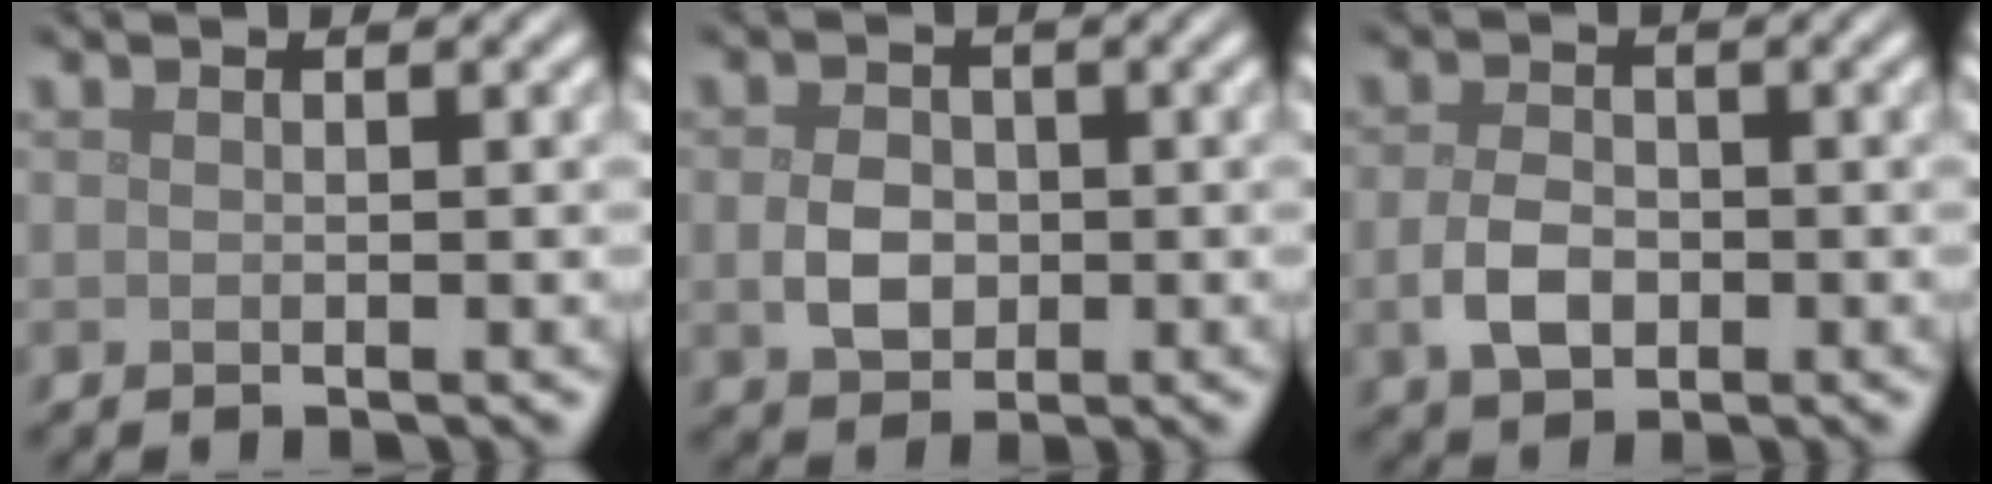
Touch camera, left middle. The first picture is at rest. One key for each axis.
{"total": 3.0, "fx": -0.3, "fy": 2.4, "fz": 1.8, "tx": -0.038, "ty": -0.002, "tz": -0.009}
{"total": 3.2, "fx": -0.7, "fy": 2.2, "fz": 2.2, "tx": -0.047, "ty": -0.003, "tz": -0.017}